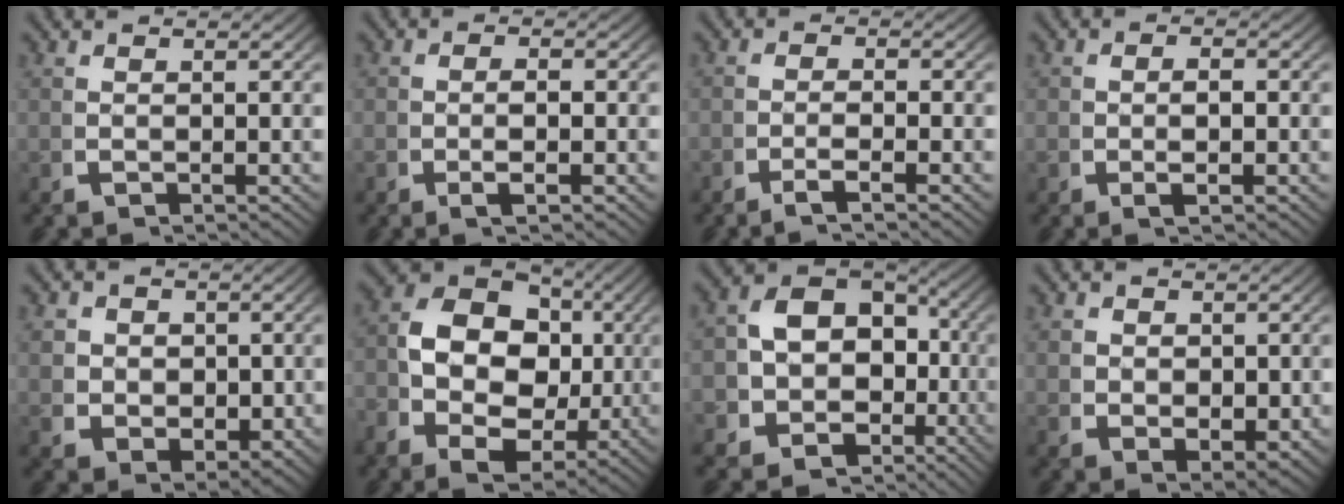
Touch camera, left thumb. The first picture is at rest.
{"total": 2.2, "force": [-0.5, 0.9, 1.9], "torque": [-0.036, -0.003, -0.009]}
{"total": 2.3, "force": [-1.4, 0.5, 1.7], "torque": [-0.036, 0.000, -0.031]}
{"total": 2.3, "force": [-0.4, 1.2, 1.9], "torque": [-0.035, -0.006, -0.004]}
{"total": 5.5, "force": [0.6, 4.6, 3.0], "torque": [-0.071, -0.031, 0.027]}
{"total": 11.8, "force": [0.8, 8.4, 8.3], "torque": [-0.161, -0.027, 0.012]}
{"total": 12.4, "force": [-2.5, 10.6, 6.0], "torque": [-0.143, -0.053, -0.032]}
{"total": 3.5, "force": [0.7, 2.6, 2.2], "torque": [-0.052, -0.024, 0.030]}